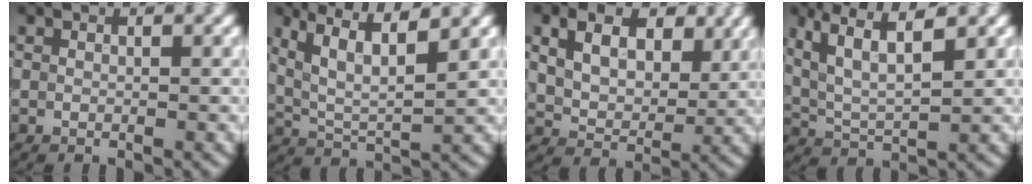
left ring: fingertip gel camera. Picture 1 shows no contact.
{"total": 6.3, "force": [3.5, 1.7, 4.9], "torque": [-0.099, 0.006, 0.066]}
{"total": 7.0, "force": [2.6, 4.5, 4.6], "torque": [-0.087, 0.001, 0.040]}
{"total": 6.1, "force": [3.1, 2.1, 4.8], "torque": [-0.101, 0.006, 0.059]}